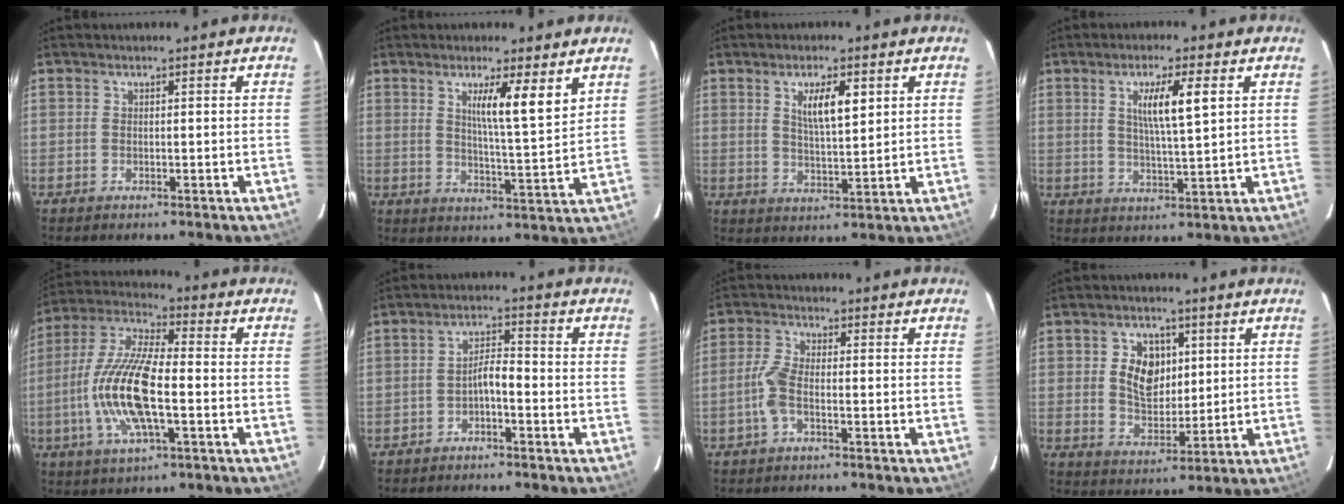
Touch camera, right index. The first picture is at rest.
{"total": 8.4, "force": [4.7, 0.3, 7.0], "torque": [-0.107, -0.012, 0.071]}
{"total": 6.6, "force": [2.7, 1.8, 5.7], "torque": [-0.100, 0.000, 0.051]}
{"total": 7.2, "force": [2.4, 0.6, 6.8], "torque": [-0.123, -0.003, 0.042]}
{"total": 15.9, "force": [-3.3, 4.6, 14.8], "torque": [-0.305, -0.002, -0.068]}
{"total": 3.2, "force": [-2.1, 0.8, 2.3], "torque": [-0.049, 0.013, -0.035]}
{"total": 4.3, "force": [-1.5, 1.5, 3.8], "torque": [-0.093, 0.005, -0.031]}
{"total": 8.1, "force": [1.9, 5.8, 5.3], "torque": [-0.095, 0.009, 0.041]}